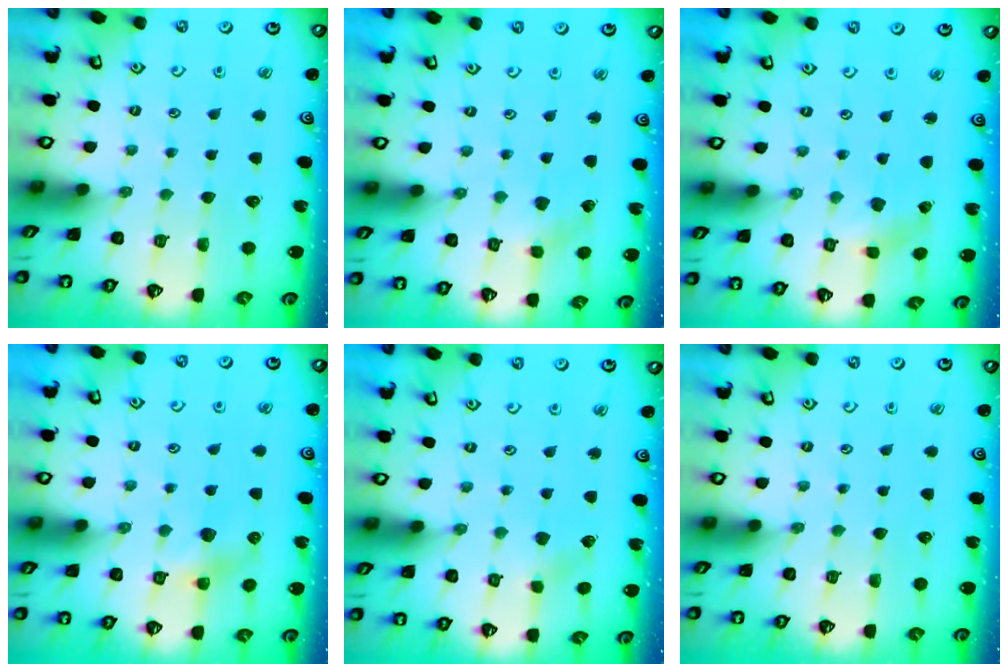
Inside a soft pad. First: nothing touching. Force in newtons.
{"total": 2.1, "press": 2.1, "slide": 0.0}
{"total": 1.0, "press": 1.0, "slide": 0.1}
{"total": 7.6, "press": 7.6, "slide": 0.6}
{"total": 2.3, "press": 2.3, "slide": 0.1}
{"total": 0.0}